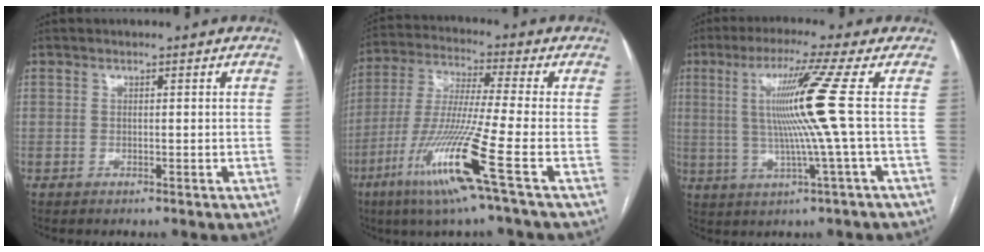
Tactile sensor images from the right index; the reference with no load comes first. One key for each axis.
{"total": 15.0, "fx": -6.9, "fy": -1.8, "fz": 13.2, "tx": -0.271, "ty": -0.034, "tz": -0.134}
{"total": 10.7, "fx": 1.2, "fy": -3.1, "fz": 10.1, "tx": -0.180, "ty": 0.004, "tz": 0.031}